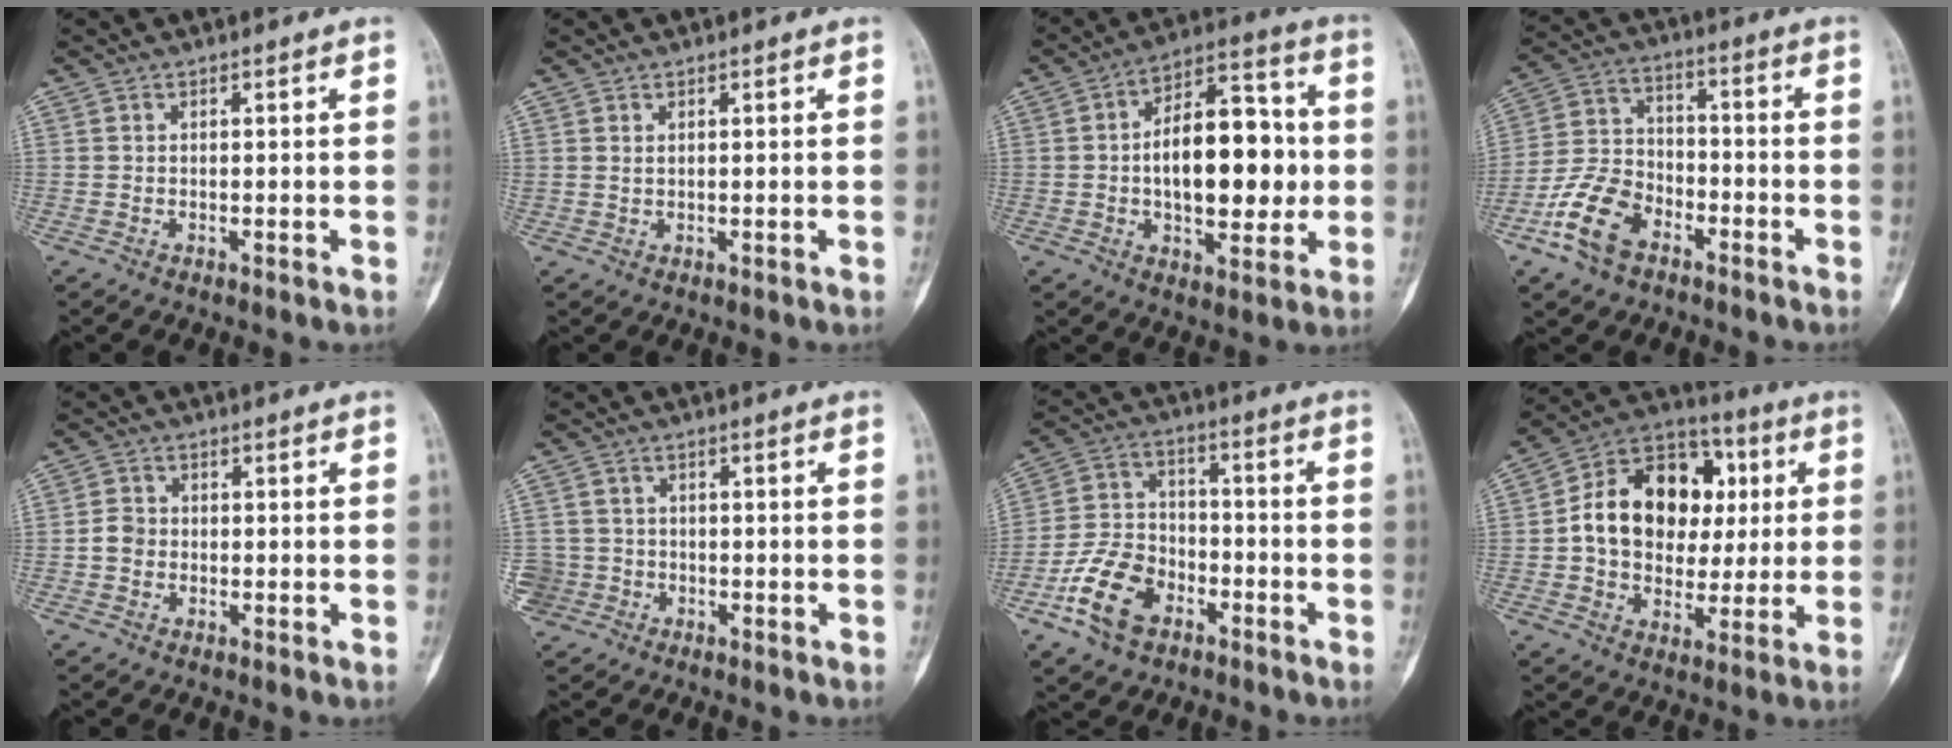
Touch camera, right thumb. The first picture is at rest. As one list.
[{"total": 2.1, "force": [1.1, 1.0, 1.5], "torque": [-0.026, -0.008, 0.029]}, {"total": 18.6, "force": [-0.4, 9.9, 15.8], "torque": [-0.210, 0.026, -0.006]}, {"total": 12.0, "force": [-6.4, 7.4, 6.9], "torque": [-0.131, 0.039, -0.128]}, {"total": 2.9, "force": [-0.6, 2.5, 1.3], "torque": [-0.016, 0.009, -0.016]}, {"total": 4.8, "force": [-1.4, 4.6, 0.1], "torque": [0.008, 0.019, -0.025]}, {"total": 12.5, "force": [-6.3, 8.2, 7.2], "torque": [-0.124, 0.039, -0.119]}, {"total": 19.4, "force": [2.3, 14.6, 12.6], "torque": [-0.163, 0.025, 0.035]}]